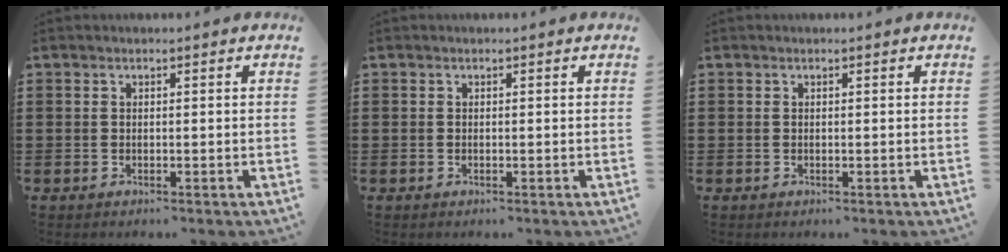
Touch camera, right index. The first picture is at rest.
{"total": 0.0}
{"total": 0.0}